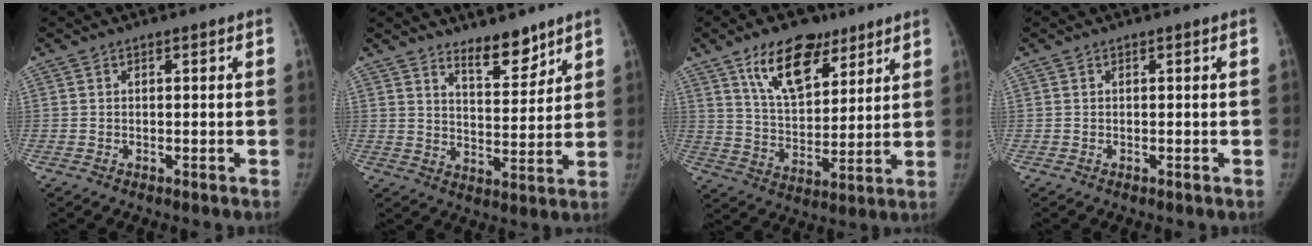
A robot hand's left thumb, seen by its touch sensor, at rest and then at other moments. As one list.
[{"total": 7.5, "force": [6.0, 2.5, 3.6], "torque": [-0.034, -0.053, 0.101]}, {"total": 15.0, "force": [9.0, 7.8, 9.1], "torque": [-0.115, -0.043, 0.158]}, {"total": 0.0}]